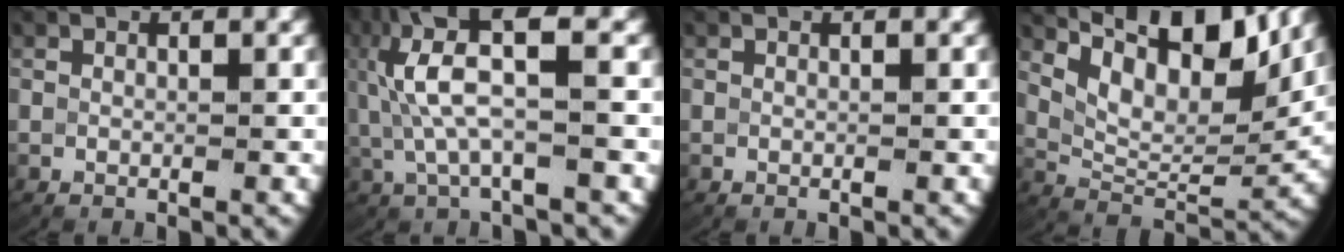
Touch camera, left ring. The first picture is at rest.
{"total": 7.1, "force": [1.4, 2.8, 6.4], "torque": [-0.140, 0.002, 0.027]}
{"total": 0.0}
{"total": 8.9, "force": [4.4, 4.4, 6.4], "torque": [-0.112, -0.010, 0.079]}